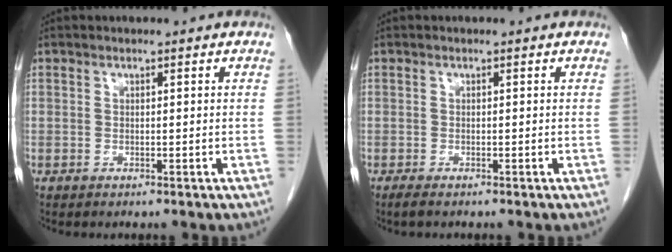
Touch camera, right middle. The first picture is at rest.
{"total": 1.3, "force": [-1.1, 0.2, 0.8], "torque": [-0.021, -0.005, -0.017]}